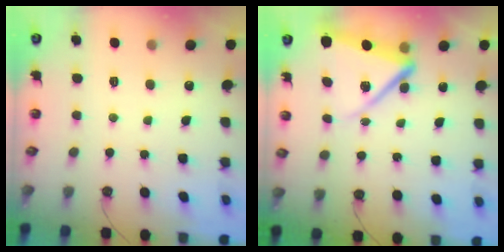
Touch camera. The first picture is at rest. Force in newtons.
{"total": 10.6, "press": 10.5, "slide": 2.0}